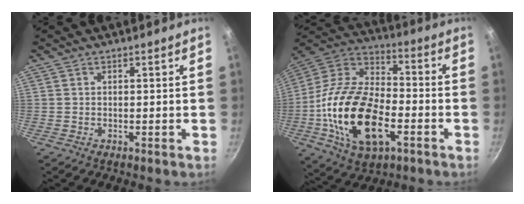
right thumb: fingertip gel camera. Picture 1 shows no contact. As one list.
[{"total": 24.4, "force": [-6.3, 13.5, 19.2], "torque": [-0.354, 0.028, -0.124]}]